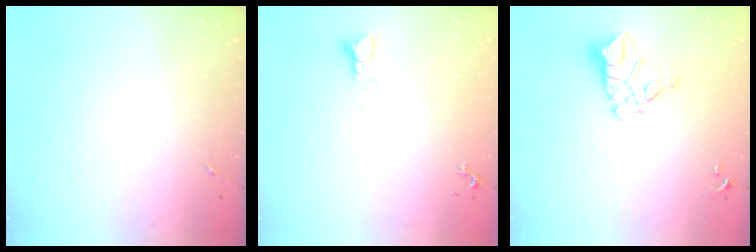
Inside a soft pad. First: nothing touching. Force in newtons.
{"total": 2.8, "press": 2.8, "slide": 0.1}
{"total": 12.1, "press": 12.0, "slide": 1.1}